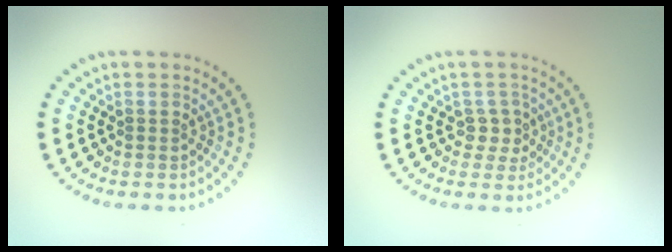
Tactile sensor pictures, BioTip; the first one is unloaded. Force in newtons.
{"total": 1.8, "press": 1.5, "slide": 0.9}